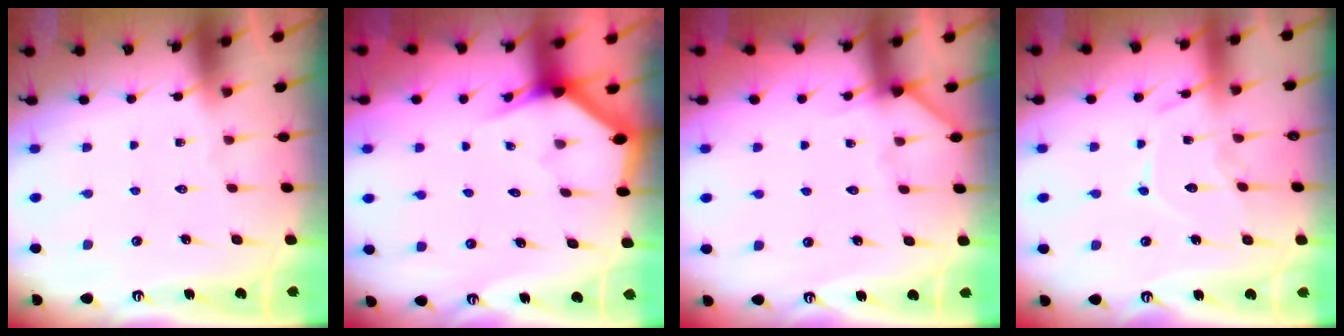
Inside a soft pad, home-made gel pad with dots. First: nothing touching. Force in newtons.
{"total": 2.9, "press": 2.9, "slide": 0.1}
{"total": 3.9, "press": 3.9, "slide": 0.4}
{"total": 10.9, "press": 10.9, "slide": 0.6}